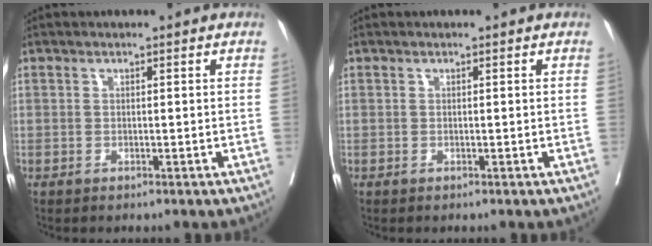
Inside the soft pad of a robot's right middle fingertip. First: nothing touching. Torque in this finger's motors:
{"motor_torque": [-0.03, 0.01, -0.02, 0.00]}